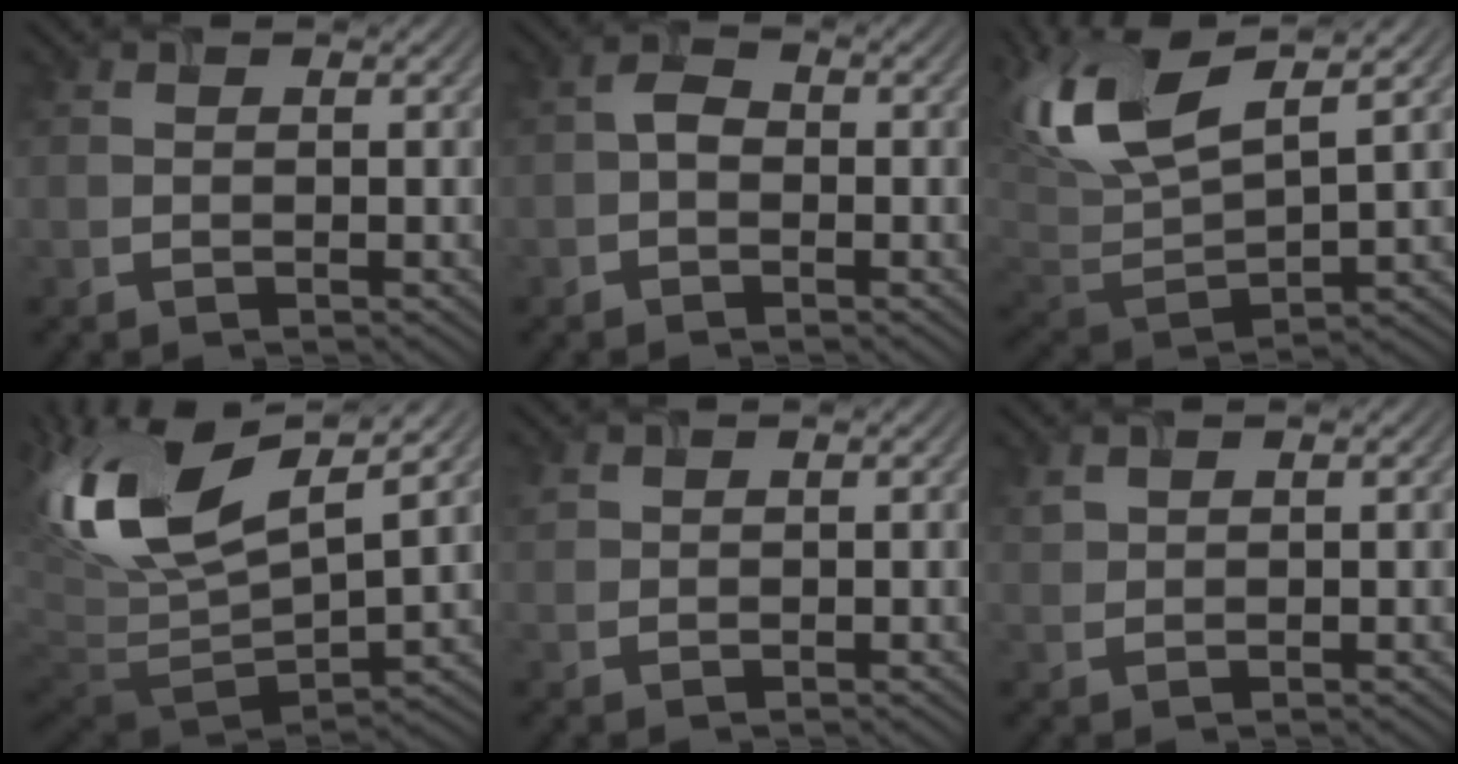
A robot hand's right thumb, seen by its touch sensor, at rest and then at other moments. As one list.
[{"total": 1.9, "force": [-0.5, 1.4, 1.3], "torque": [-0.026, 0.007, -0.015]}, {"total": 12.7, "force": [6.0, 4.9, 10.1], "torque": [-0.243, 0.021, 0.115]}, {"total": 15.4, "force": [5.8, 7.1, 12.4], "torque": [-0.288, 0.017, 0.099]}, {"total": 1.1, "force": [0.8, 0.6, 0.4], "torque": [-0.014, 0.001, 0.021]}, {"total": 1.5, "force": [1.2, 0.5, 0.6], "torque": [-0.022, 0.004, 0.032]}]